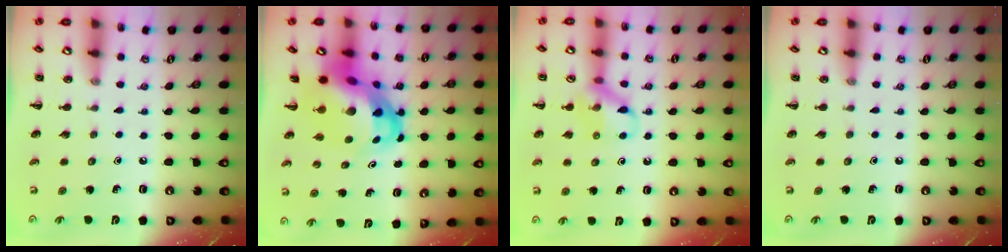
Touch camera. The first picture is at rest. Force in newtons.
{"total": 10.0, "press": 9.7, "slide": 2.6}
{"total": 11.2, "press": 11.1, "slide": 1.0}
{"total": 0.0}